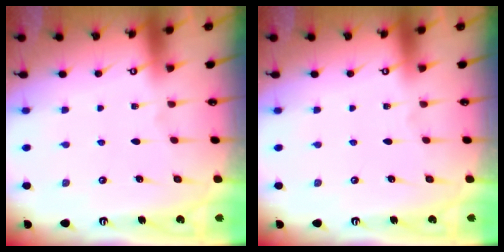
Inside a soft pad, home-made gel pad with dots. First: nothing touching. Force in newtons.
{"total": 0.0}